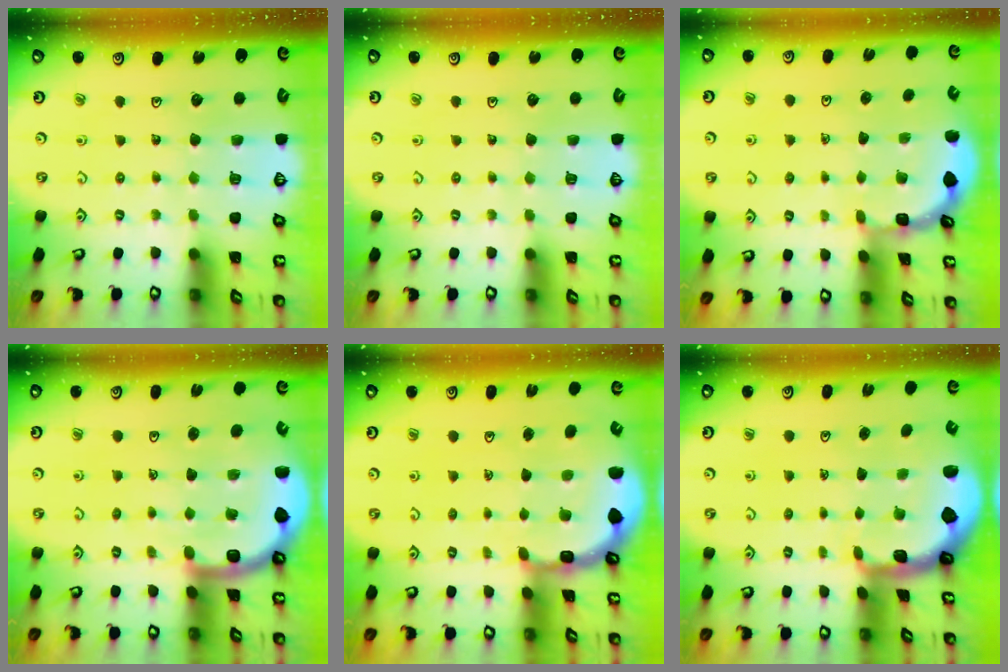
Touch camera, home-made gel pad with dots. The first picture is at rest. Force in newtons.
{"total": 0.0}
{"total": 1.6, "press": 1.6, "slide": 0.2}
{"total": 7.8, "press": 7.6, "slide": 1.8}
{"total": 3.8, "press": 3.6, "slide": 1.1}
{"total": 1.7, "press": 1.7, "slide": 0.3}